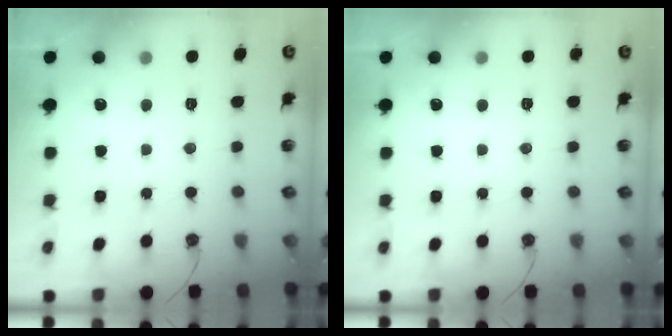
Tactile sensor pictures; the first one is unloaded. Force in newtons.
{"total": 0.0}